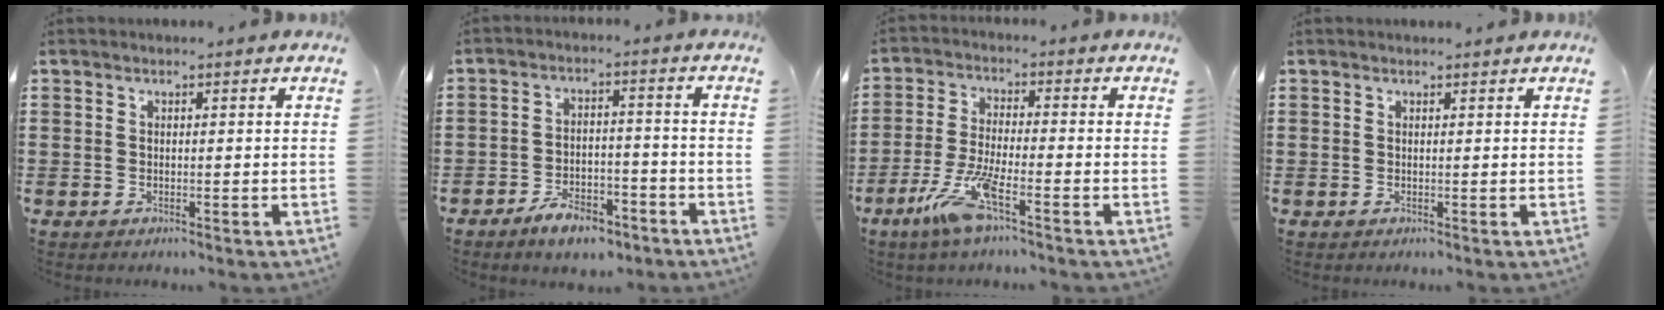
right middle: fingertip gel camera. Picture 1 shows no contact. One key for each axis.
{"total": 6.1, "fx": -4.9, "fy": 2.1, "fz": 2.9, "tx": -0.056, "ty": 0.010, "tz": -0.092}
{"total": 8.3, "fx": -4.5, "fy": 1.4, "fz": 6.8, "tx": -0.154, "ty": -0.013, "tz": -0.086}
{"total": 0.0}